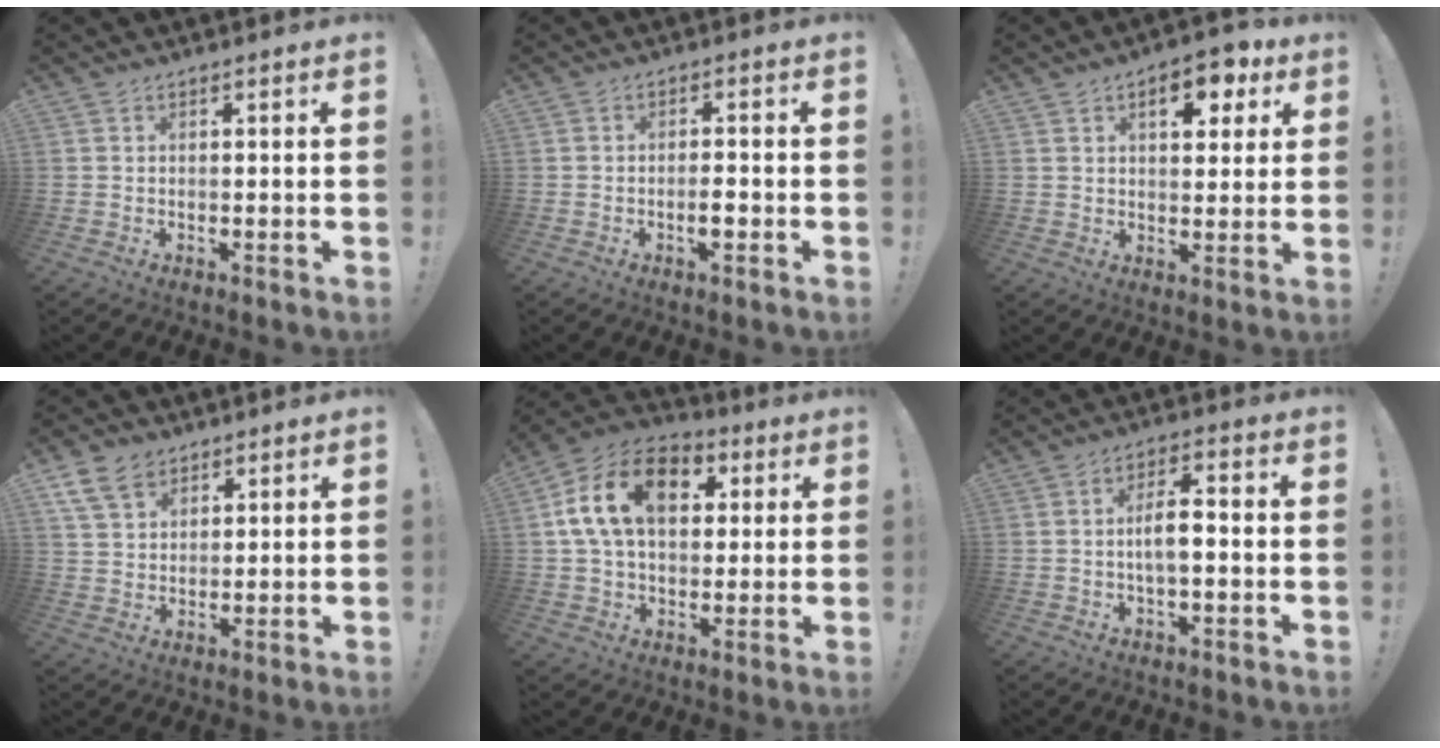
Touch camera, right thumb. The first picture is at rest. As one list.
[{"total": 3.0, "force": [-1.2, 0.9, 2.6], "torque": [-0.036, 0.006, -0.022]}, {"total": 9.0, "force": [4.0, 4.8, 6.5], "torque": [-0.078, -0.007, 0.063]}, {"total": 9.3, "force": [5.5, 6.2, 4.0], "torque": [-0.072, -0.018, 0.110]}, {"total": 18.0, "force": [5.3, 11.8, 12.5], "torque": [-0.225, 0.002, 0.095]}, {"total": 6.4, "force": [-1.0, 2.2, 5.9], "torque": [-0.109, 0.010, -0.020]}]